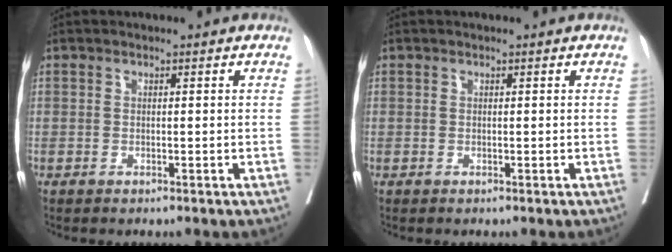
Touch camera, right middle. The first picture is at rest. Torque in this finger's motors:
{"motor_torque": [0.00, 0.00, 0.00, 0.00]}